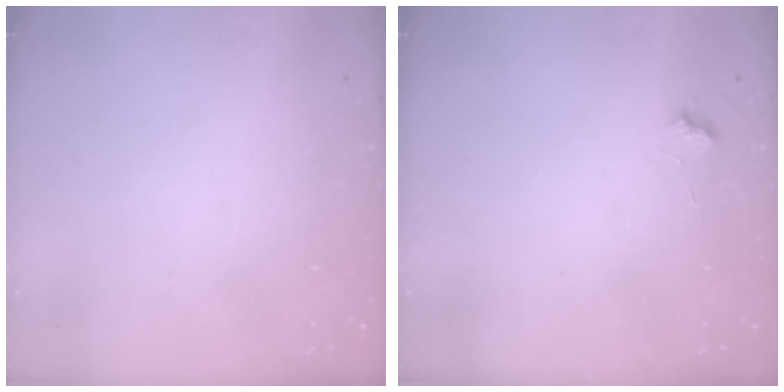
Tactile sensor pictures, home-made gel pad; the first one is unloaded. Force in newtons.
{"total": 3.6, "press": 3.6, "slide": 0.4}